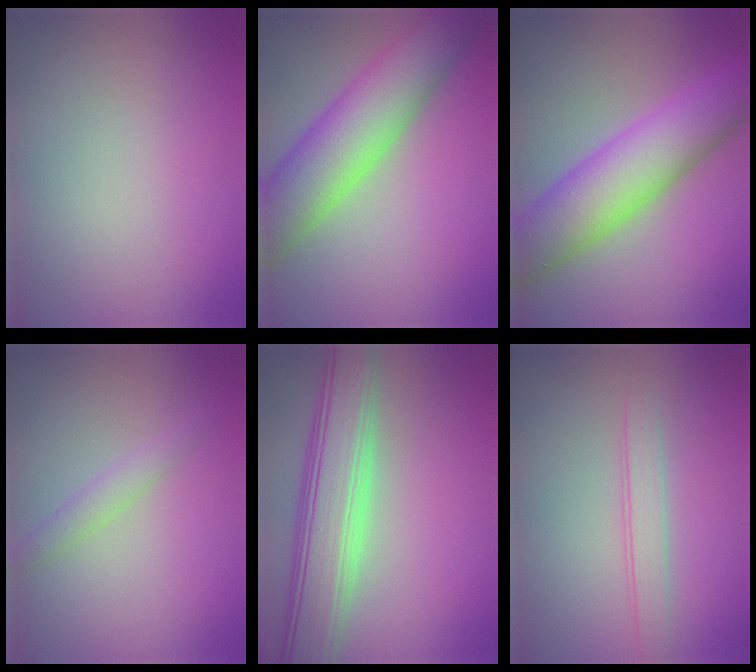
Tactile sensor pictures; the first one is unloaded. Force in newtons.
{"total": 9.0, "press": 9.0, "slide": 0.5}
{"total": 9.4, "press": 9.4, "slide": 0.1}
{"total": 1.4, "press": 1.4, "slide": 0.1}
{"total": 8.2, "press": 8.2, "slide": 0.5}
{"total": 1.9, "press": 1.9, "slide": 0.2}